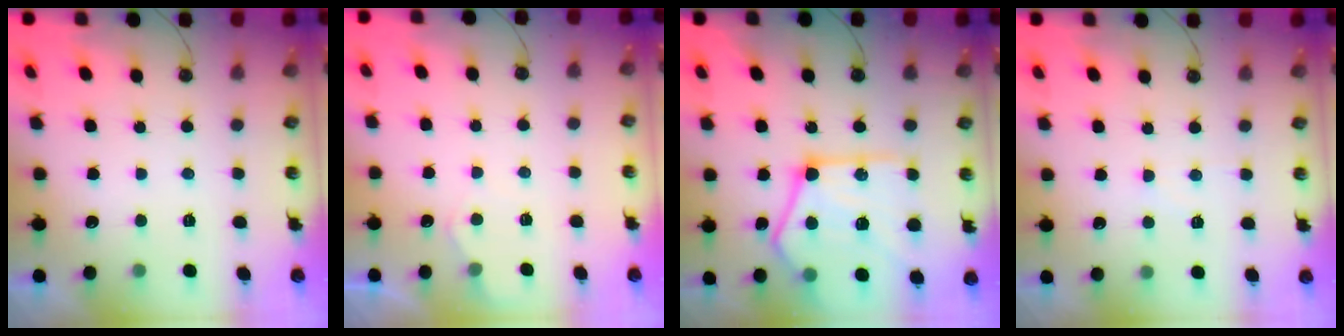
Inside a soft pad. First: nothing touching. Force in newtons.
{"total": 4.3, "press": 4.3, "slide": 0.5}
{"total": 26.6, "press": 26.4, "slide": 3.2}
{"total": 3.9, "press": 3.8, "slide": 0.4}